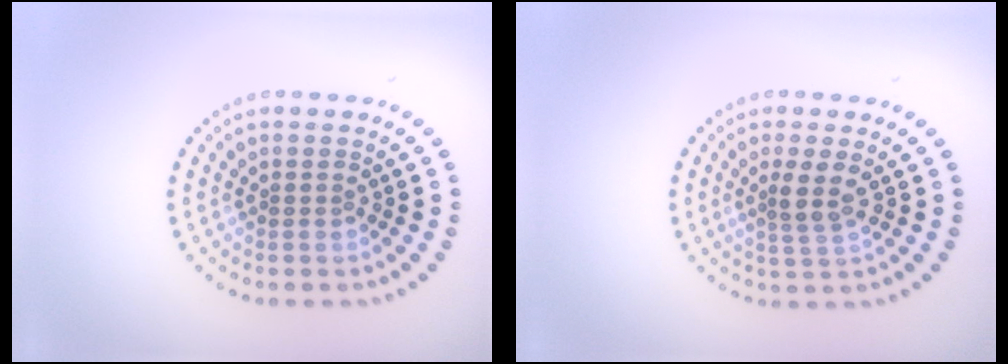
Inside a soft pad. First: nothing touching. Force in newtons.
{"total": 2.2, "press": 1.7, "slide": 1.4}